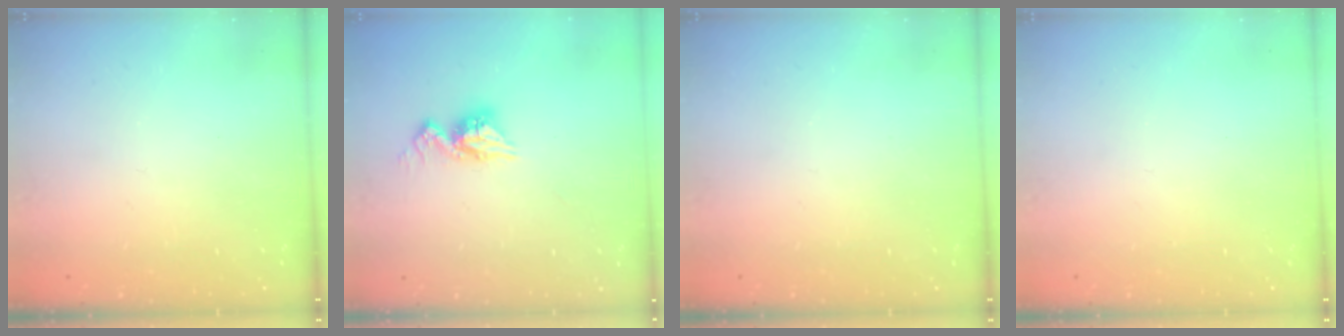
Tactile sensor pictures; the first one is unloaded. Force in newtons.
{"total": 9.3, "press": 9.3, "slide": 0.6}
{"total": 0.0}
{"total": 0.0}